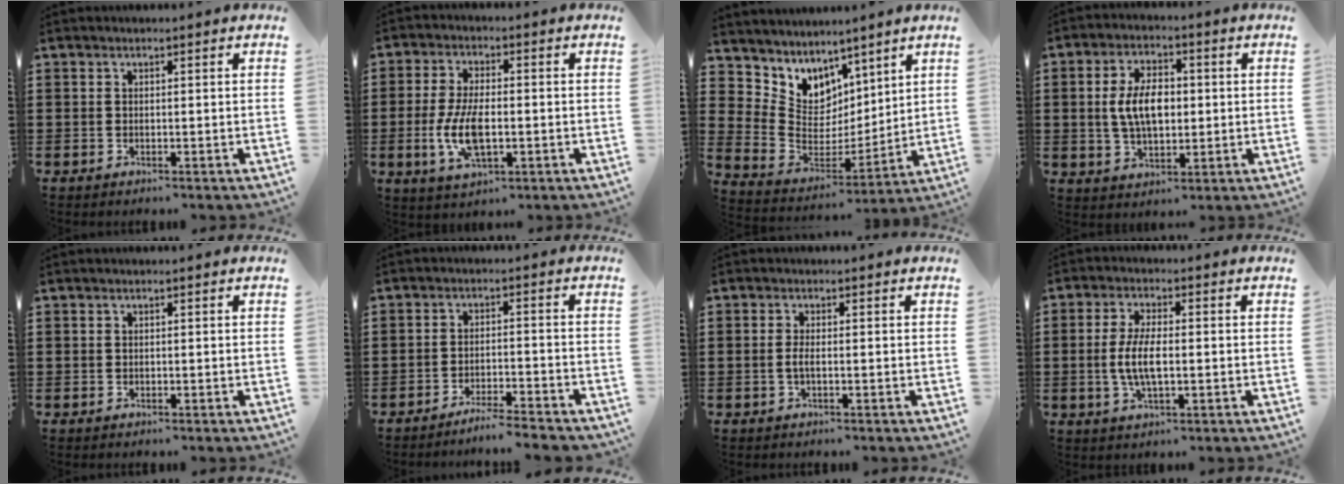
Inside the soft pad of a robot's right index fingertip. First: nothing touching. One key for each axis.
{"total": 7.9, "fx": -1.7, "fy": 3.5, "fz": 6.8, "tx": -0.151, "ty": -0.005, "tz": -0.034}
{"total": 6.4, "fx": 4.6, "fy": 4.2, "fz": -1.3, "tx": -0.033, "ty": -0.064, "tz": 0.086}
{"total": 7.5, "fx": 0.3, "fy": 4.2, "fz": 6.2, "tx": -0.135, "ty": 0.006, "tz": -0.004}
{"total": 0.0}
{"total": 3.8, "fx": -3.7, "fy": -0.4, "fz": 1.0, "tx": -0.020, "ty": -0.004, "tz": -0.074}
{"total": 1.9, "fx": -0.5, "fy": 0.3, "fz": 1.8, "tx": -0.048, "ty": -0.007, "tz": -0.014}
{"total": 6.1, "fx": -0.7, "fy": 2.1, "fz": 5.7, "tx": -0.128, "ty": -0.006, "tz": -0.022}